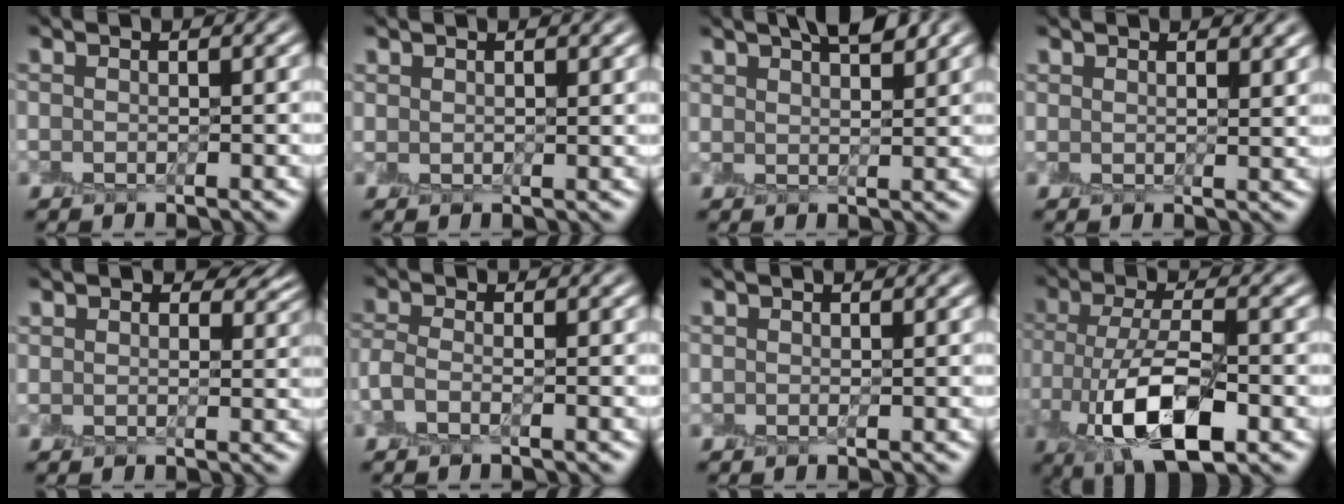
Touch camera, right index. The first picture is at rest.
{"total": 0.9, "force": [0.9, 0.2, 0.0], "torque": [-0.001, -0.001, 0.017]}
{"total": 3.8, "force": [3.0, 1.1, 2.2], "torque": [-0.010, 0.017, 0.034]}
{"total": 2.5, "force": [2.0, 1.0, 1.2], "torque": [0.002, 0.006, 0.016]}
{"total": 3.6, "force": [2.5, 2.0, 1.8], "torque": [-0.029, 0.006, 0.038]}
{"total": 1.4, "force": [-0.8, 0.5, 1.0], "torque": [-0.024, 0.002, -0.020]}
{"total": 0.0}
{"total": 8.9, "force": [-2.9, 3.9, 7.5], "torque": [-0.142, -0.004, -0.049]}